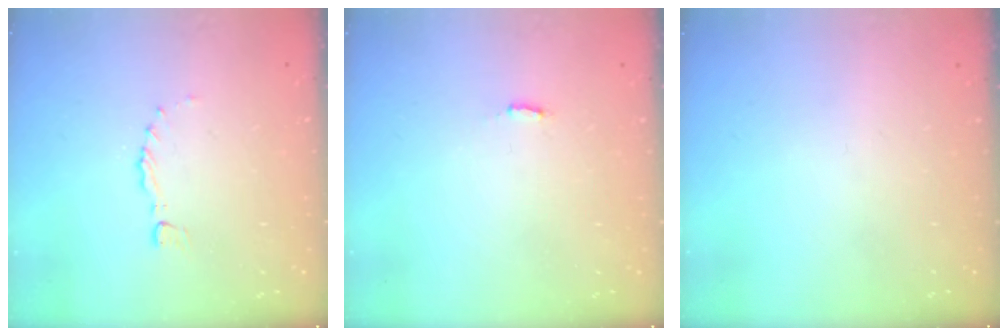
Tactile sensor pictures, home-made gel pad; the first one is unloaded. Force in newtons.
{"total": 3.0, "press": 2.9, "slide": 0.5}
{"total": 0.0}